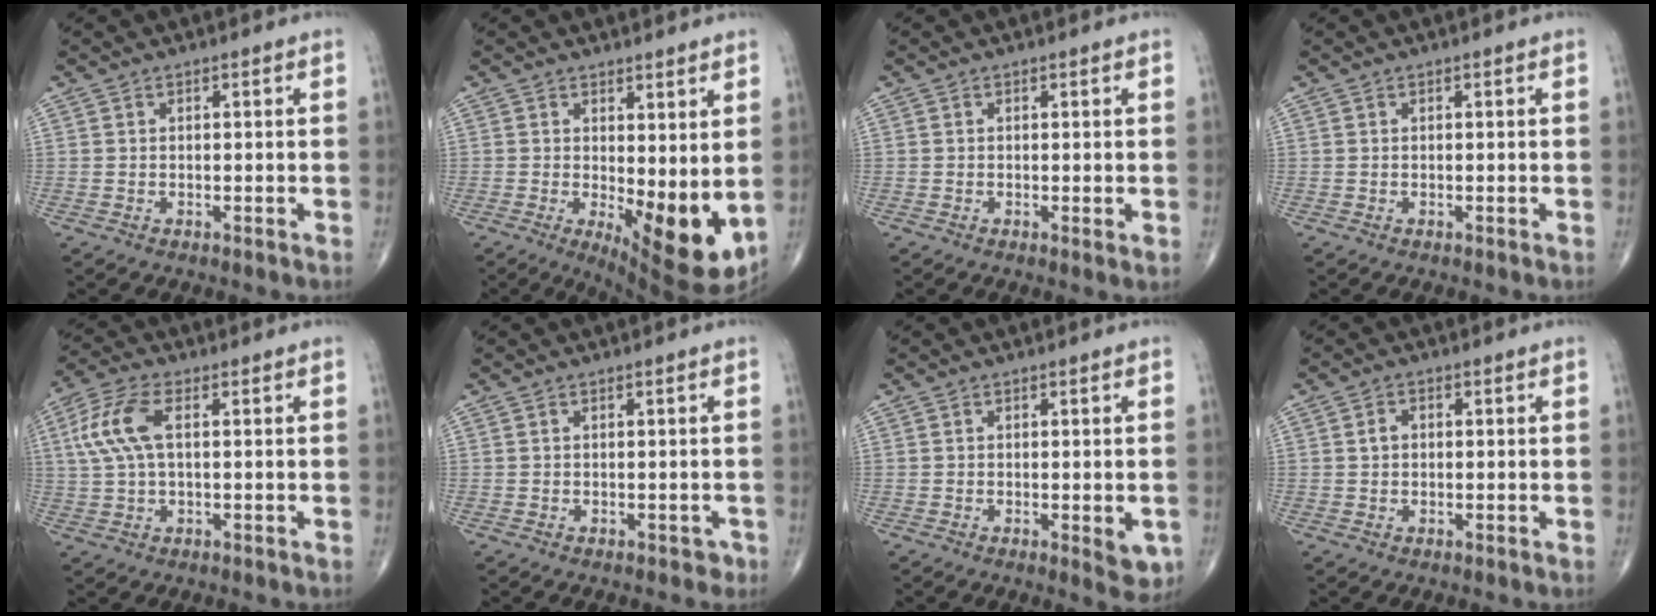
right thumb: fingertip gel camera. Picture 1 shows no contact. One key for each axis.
{"total": 10.9, "fx": -0.5, "fy": 4.0, "fz": 10.1, "tx": -0.135, "ty": -0.028, "tz": 0.005}
{"total": 0.9, "fx": 0.0, "fy": 0.1, "fz": 0.9, "tx": -0.015, "ty": -0.004, "tz": -0.002}
{"total": 0.0}
{"total": 9.0, "fx": 1.8, "fy": 4.4, "fz": 7.7, "tx": -0.179, "ty": 0.020, "tz": 0.032}
{"total": 1.2, "fx": -0.5, "fy": 0.9, "fz": 0.6, "tx": 0.003, "ty": 0.005, "tz": -0.004}
{"total": 4.0, "fx": -1.1, "fy": 1.5, "fz": 3.5, "tx": -0.031, "ty": -0.007, "tz": -0.011}
{"total": 2.1, "fx": 0.2, "fy": 1.6, "fz": 1.3, "tx": -0.019, "ty": 0.010, "tz": 0.003}